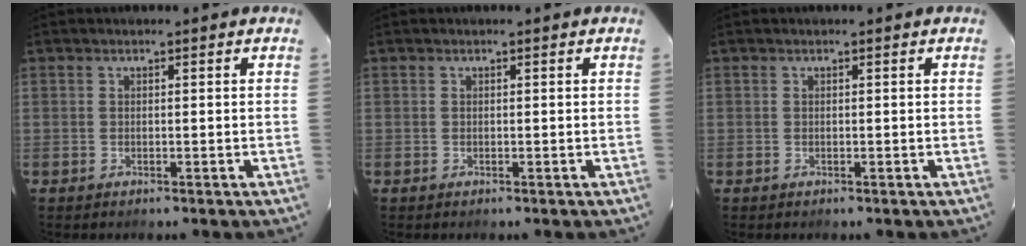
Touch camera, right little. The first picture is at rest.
{"total": 0.0}
{"total": 0.0}